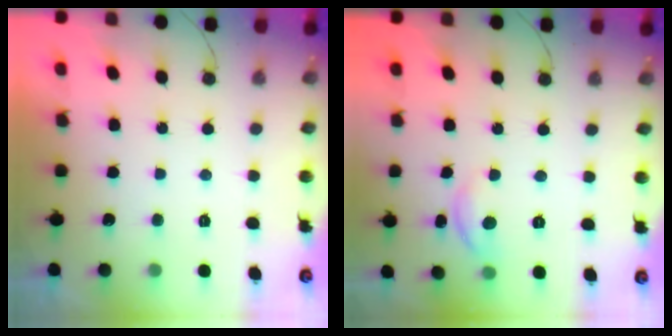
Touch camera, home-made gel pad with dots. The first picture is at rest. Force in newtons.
{"total": 5.4, "press": 5.4, "slide": 0.3}